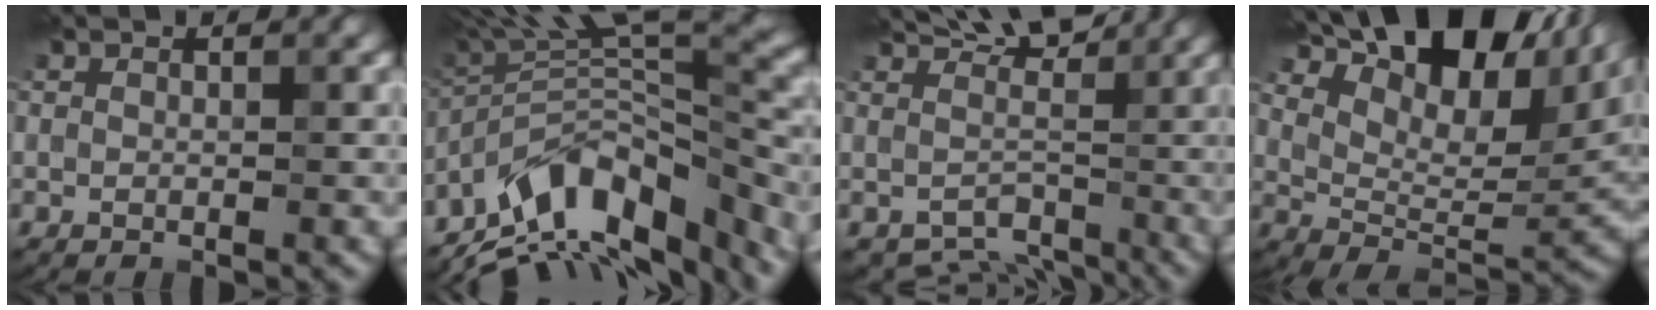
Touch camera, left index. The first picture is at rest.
{"total": 11.6, "force": [-8.0, 3.6, 7.7], "torque": [-0.136, 0.039, -0.141]}
{"total": 4.3, "force": [1.4, 3.0, 2.8], "torque": [-0.030, -0.015, 0.029]}
{"total": 16.7, "force": [10.7, 7.2, 10.6], "torque": [-0.184, 0.040, 0.171]}